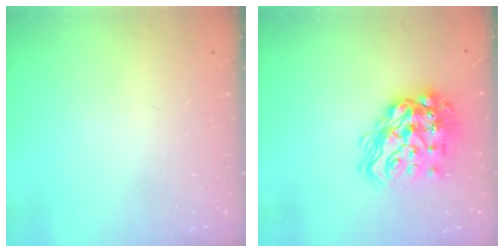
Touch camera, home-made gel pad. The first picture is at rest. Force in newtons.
{"total": 19.4, "press": 19.3, "slide": 1.5}